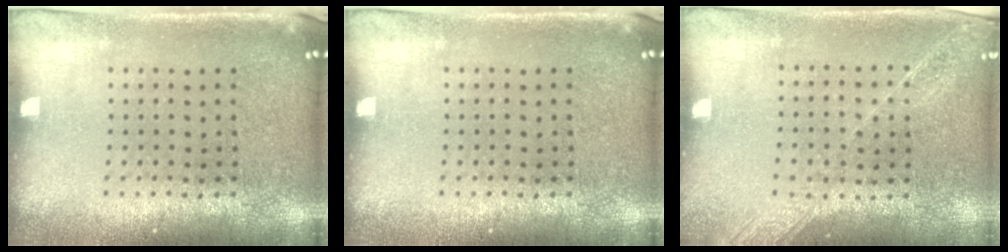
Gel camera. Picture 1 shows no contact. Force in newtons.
{"total": 0.0}
{"total": 1.3, "press": 1.3, "slide": 0.4}